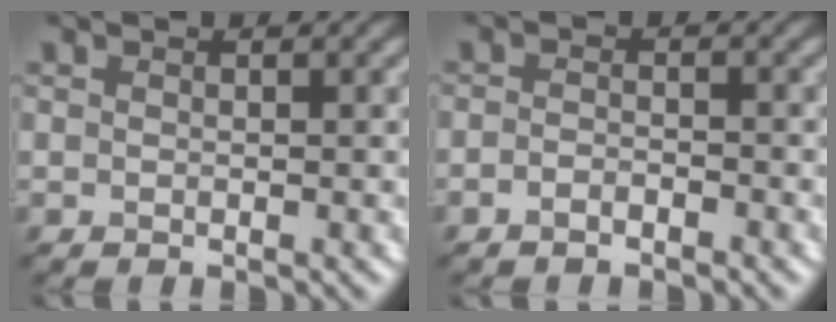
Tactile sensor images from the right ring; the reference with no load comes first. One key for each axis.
{"total": 1.3, "fx": -0.9, "fy": 0.4, "fz": 0.9, "tx": -0.018, "ty": 0.000, "tz": -0.019}